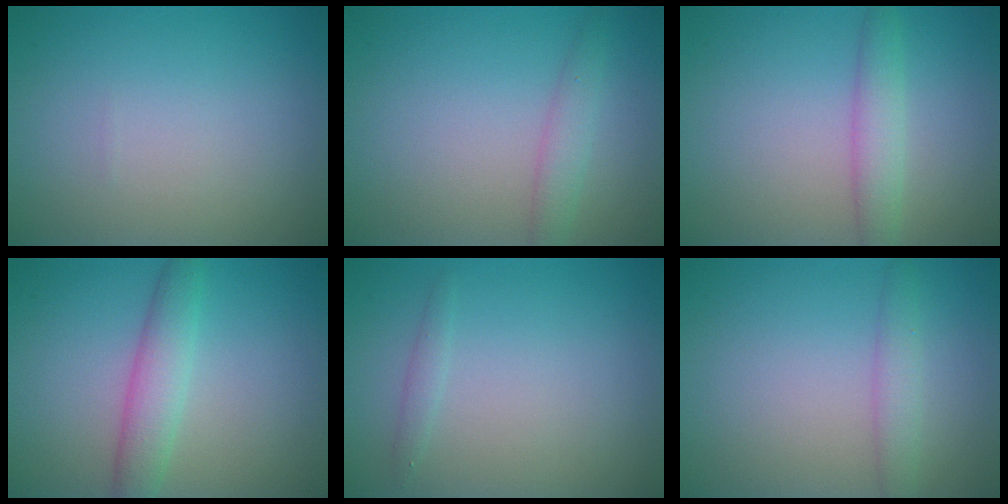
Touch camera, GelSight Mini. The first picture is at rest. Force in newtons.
{"total": 1.9, "press": 1.9, "slide": 0.1}
{"total": 2.5, "press": 2.5, "slide": 0.1}
{"total": 3.4, "press": 3.4, "slide": 0.1}
{"total": 0.8, "press": 0.8, "slide": 0.1}
{"total": 2.0, "press": 2.0, "slide": 0.1}